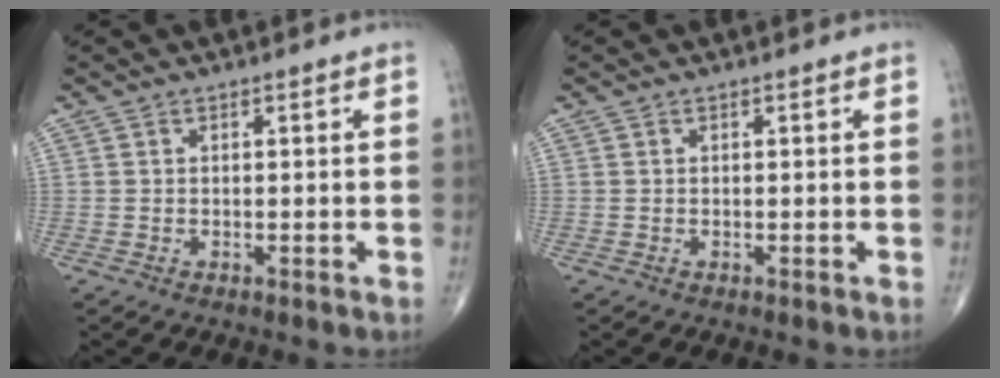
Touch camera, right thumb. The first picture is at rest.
{"total": 0.0}